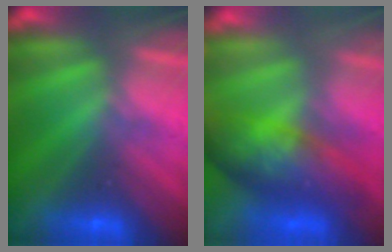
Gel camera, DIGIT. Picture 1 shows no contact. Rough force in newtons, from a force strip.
{"total": 7.6}